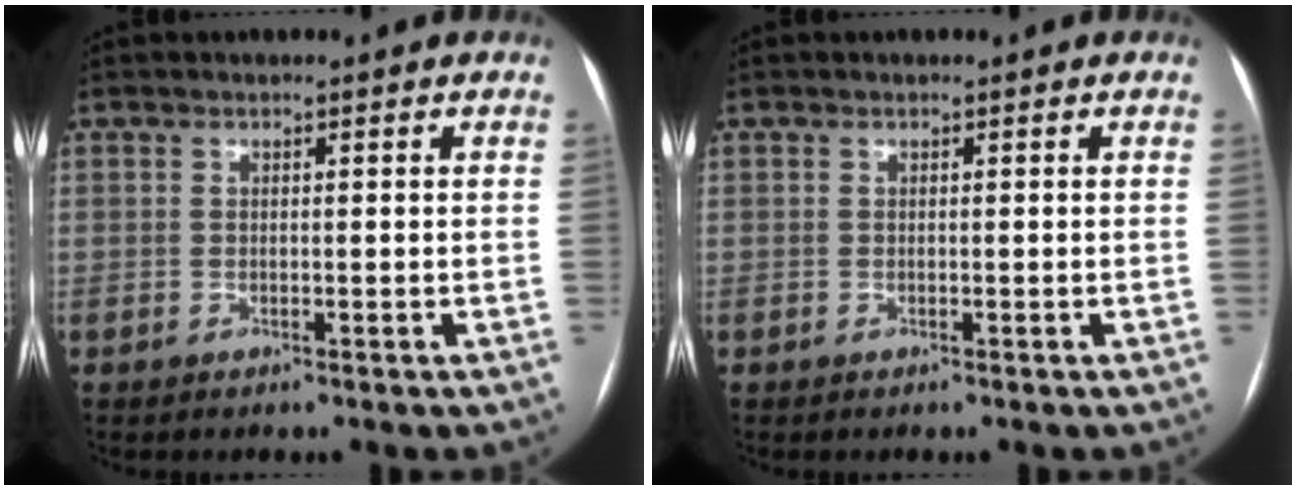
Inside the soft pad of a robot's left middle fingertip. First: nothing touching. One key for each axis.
{"total": 0.0}